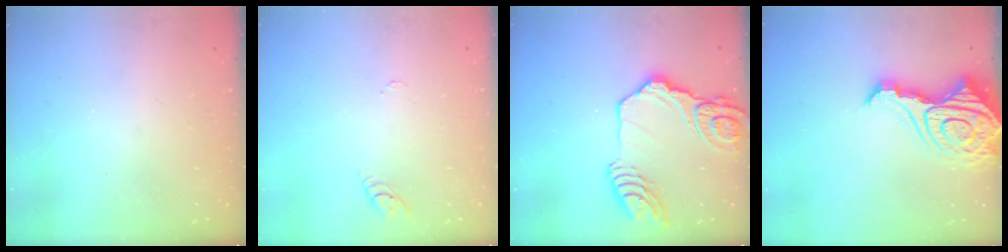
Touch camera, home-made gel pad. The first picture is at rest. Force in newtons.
{"total": 2.9, "press": 2.9, "slide": 0.4}
{"total": 23.3, "press": 23.1, "slide": 3.0}
{"total": 20.6, "press": 20.4, "slide": 2.4}